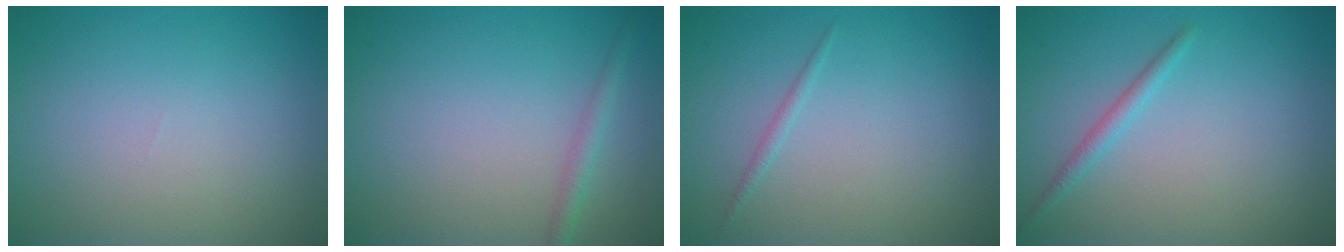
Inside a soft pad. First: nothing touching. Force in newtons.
{"total": 1.5, "press": 1.5, "slide": 0.0}
{"total": 0.7, "press": 0.7, "slide": 0.0}
{"total": 1.3, "press": 1.3, "slide": 0.0}